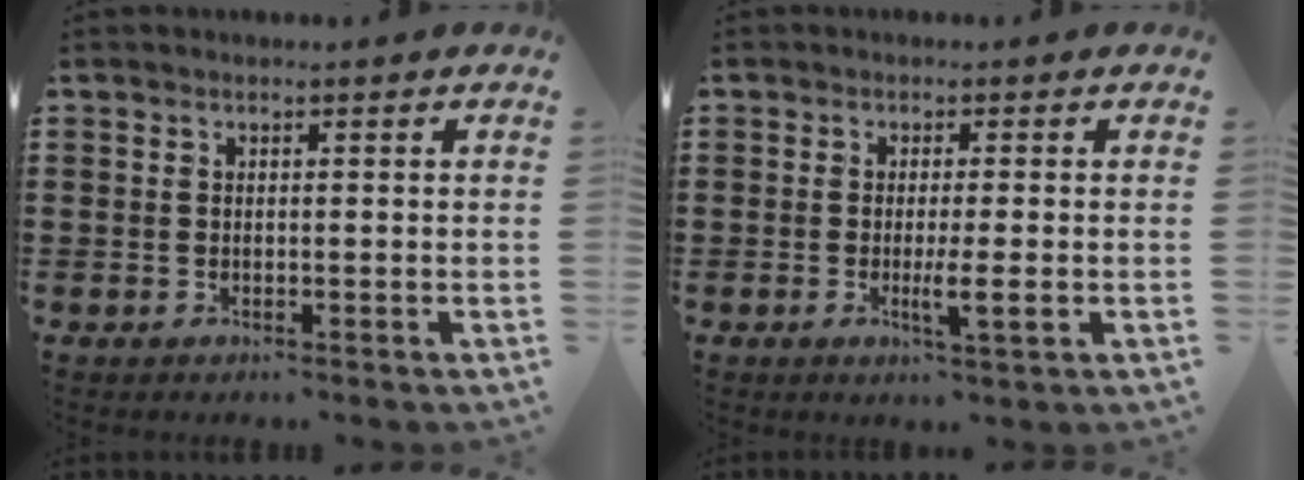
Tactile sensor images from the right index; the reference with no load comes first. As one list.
[{"total": 4.1, "force": [-1.0, 0.3, 4.0], "torque": [-0.065, -0.007, -0.017]}]